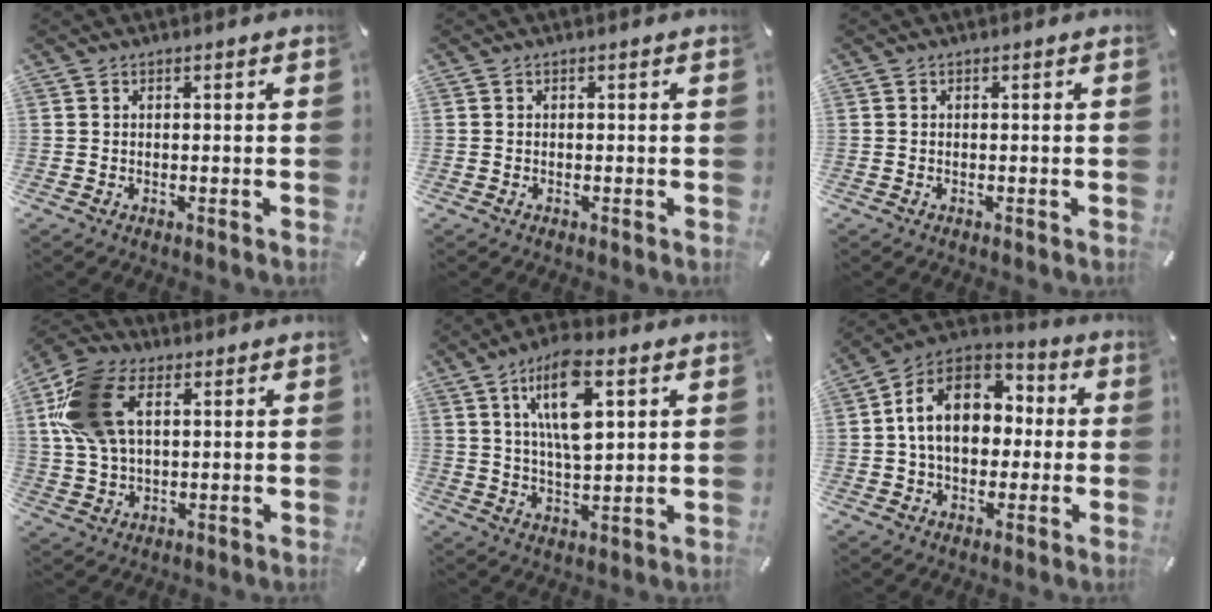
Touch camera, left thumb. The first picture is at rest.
{"total": 0.0}
{"total": 0.0}
{"total": 16.3, "force": [5.0, 10.2, 11.7], "torque": [-0.271, 0.008, 0.091]}
{"total": 13.2, "force": [5.7, 5.2, 10.7], "torque": [-0.196, -0.009, 0.092]}
{"total": 15.4, "force": [0.5, 11.6, 10.1], "torque": [-0.198, 0.013, 0.006]}